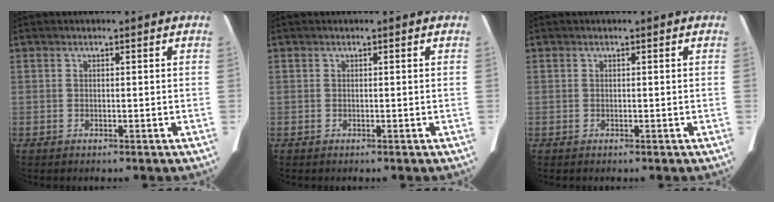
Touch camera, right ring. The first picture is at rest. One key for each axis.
{"total": 0.0}
{"total": 0.0}